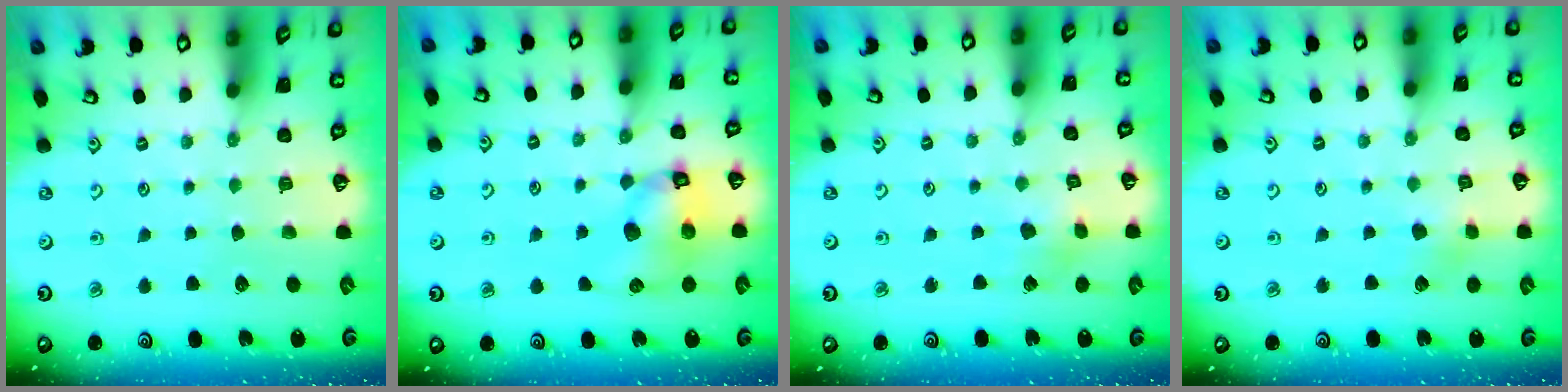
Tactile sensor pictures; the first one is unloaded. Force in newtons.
{"total": 10.9, "press": 10.7, "slide": 1.6}
{"total": 3.8, "press": 3.8, "slide": 0.4}
{"total": 4.1, "press": 4.1, "slide": 0.6}